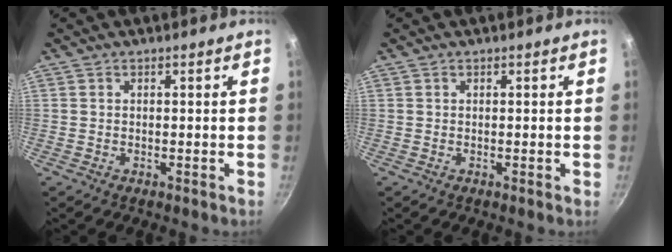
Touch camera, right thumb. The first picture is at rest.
{"total": 0.0}